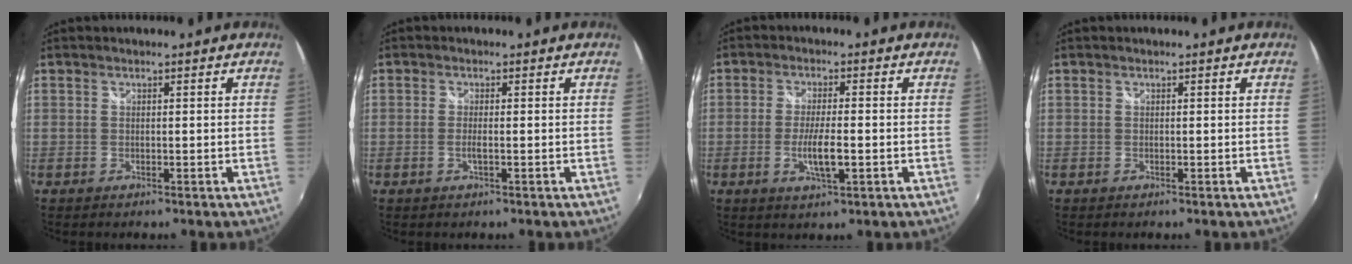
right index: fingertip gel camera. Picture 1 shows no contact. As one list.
[{"total": 1.4, "force": [-0.4, 0.0, 1.4], "torque": [-0.027, -0.001, -0.008]}, {"total": 5.6, "force": [-1.5, 0.9, 5.3], "torque": [-0.103, -0.007, -0.026]}, {"total": 0.0}]